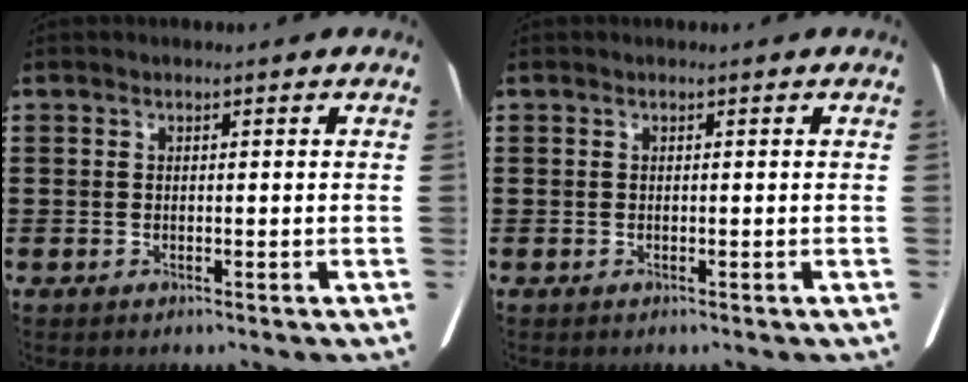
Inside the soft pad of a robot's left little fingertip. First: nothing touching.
{"total": 0.0}